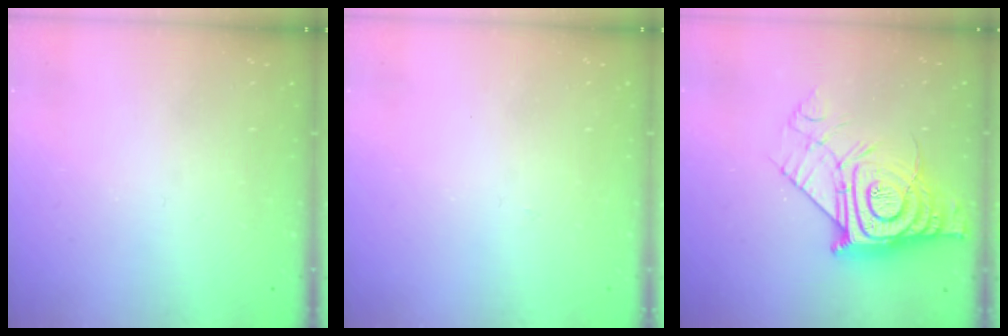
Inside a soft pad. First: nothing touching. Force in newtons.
{"total": 2.8, "press": 2.8, "slide": 0.4}
{"total": 16.2, "press": 16.1, "slide": 1.3}